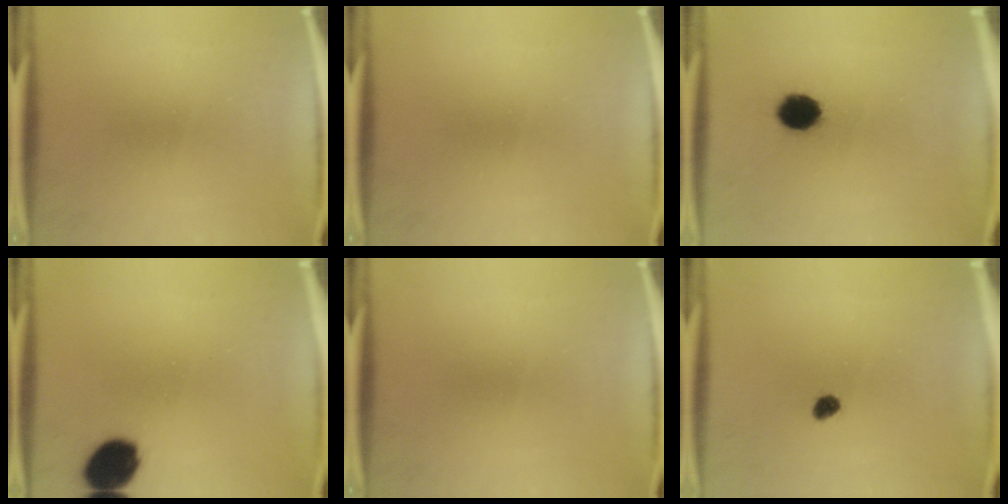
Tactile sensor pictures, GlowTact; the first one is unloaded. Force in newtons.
{"total": 0.0}
{"total": 7.5}
{"total": 10.8}
{"total": 0.0}
{"total": 2.0}